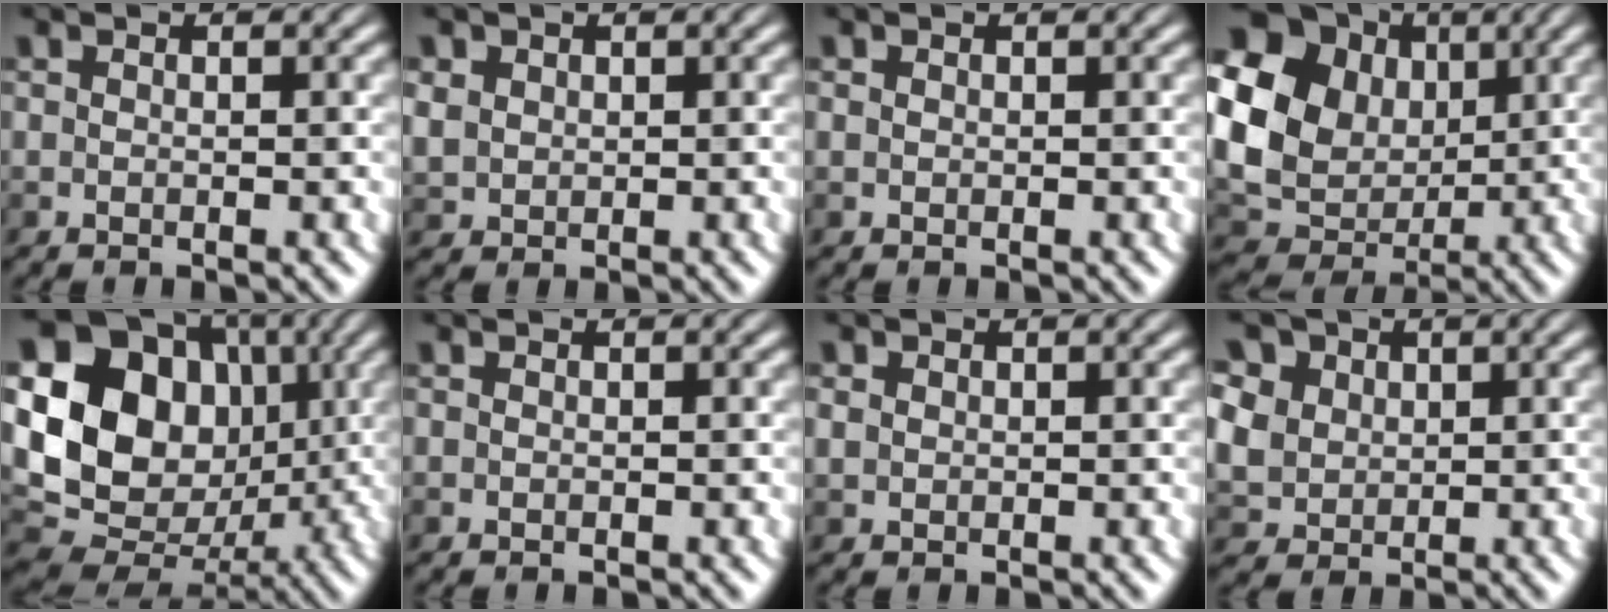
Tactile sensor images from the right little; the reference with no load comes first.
{"total": 2.0, "force": [0.7, 1.7, 0.6], "torque": [-0.030, -0.001, 0.013]}
{"total": 0.0}
{"total": 13.2, "force": [2.5, 10.4, 7.8], "torque": [-0.188, 0.017, 0.050]}
{"total": 14.9, "force": [2.4, 12.1, 8.5], "torque": [-0.167, 0.024, 0.046]}
{"total": 0.0}
{"total": 0.9, "force": [0.4, 0.8, 0.2], "torque": [-0.011, -0.001, 0.005]}
{"total": 7.1, "force": [3.3, 5.5, 3.0], "torque": [-0.096, 0.016, 0.056]}